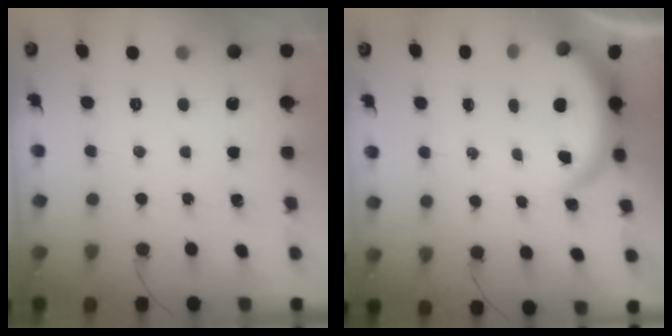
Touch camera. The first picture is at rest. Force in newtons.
{"total": 3.9, "press": 3.9, "slide": 0.2}